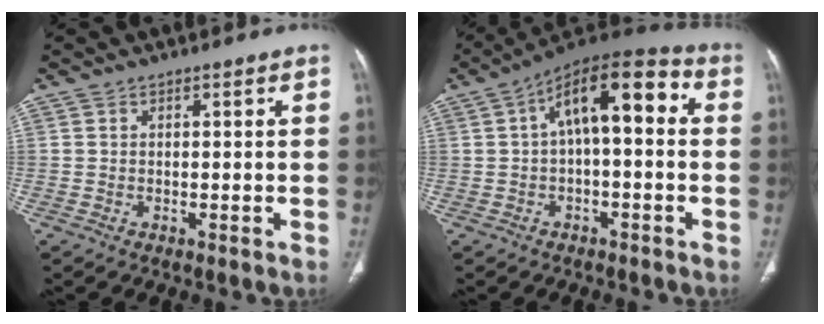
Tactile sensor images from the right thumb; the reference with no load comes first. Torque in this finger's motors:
{"motor_torque": [1.33, 2.20, 1.46, -0.45, 0.11]}